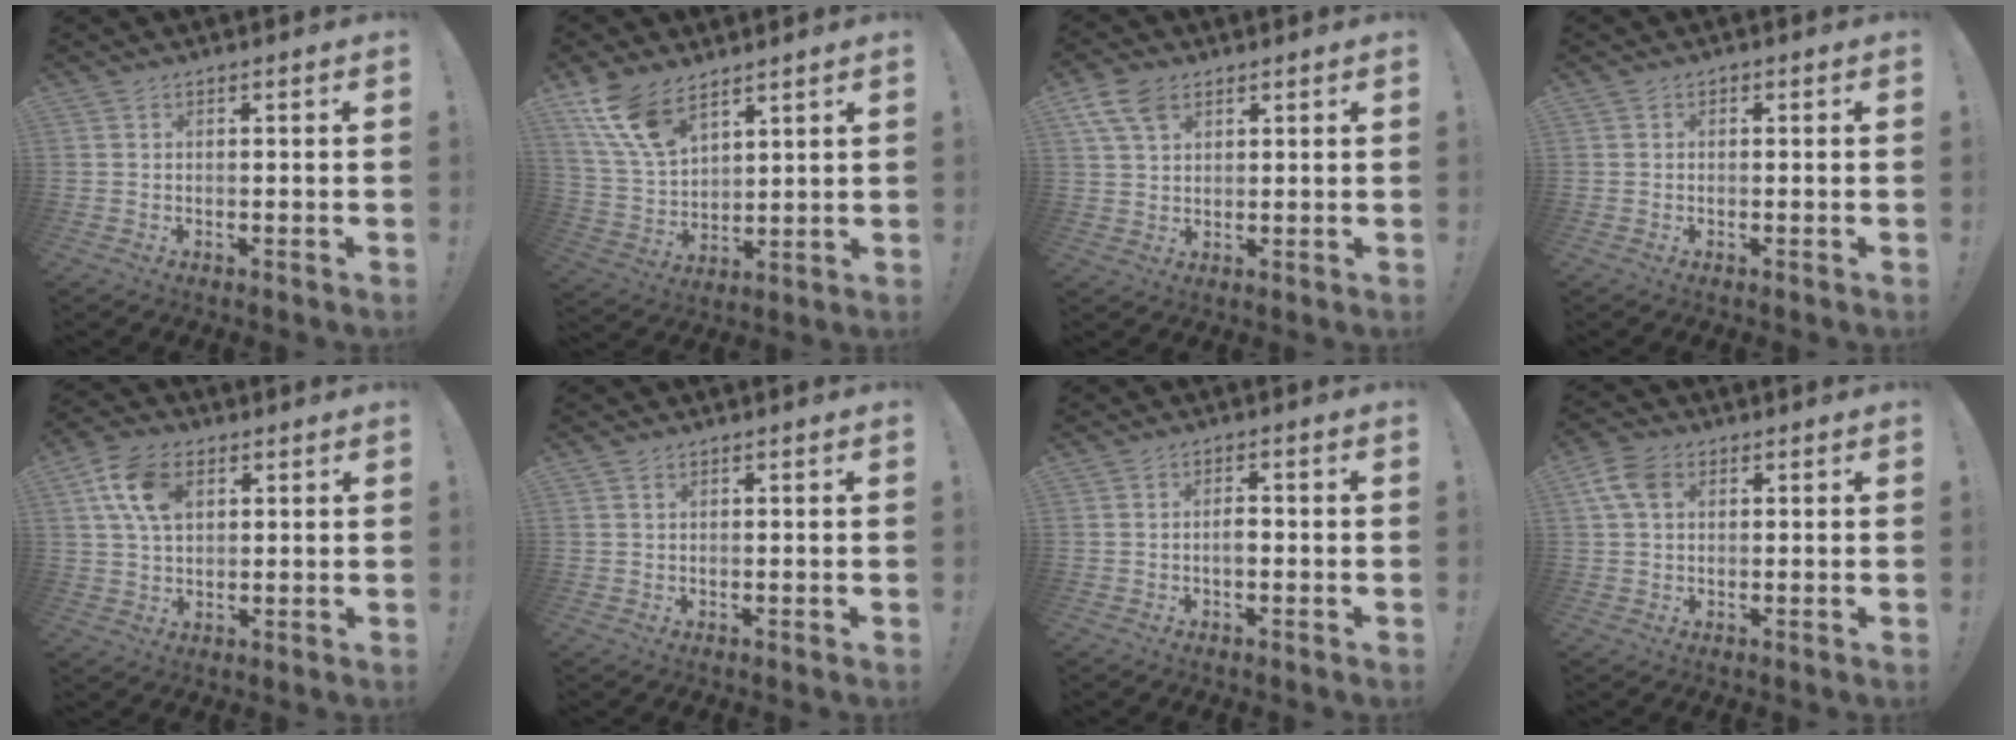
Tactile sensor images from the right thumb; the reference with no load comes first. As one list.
[{"total": 13.1, "force": [8.9, 6.4, 7.0], "torque": [-0.147, -0.046, 0.174]}, {"total": 7.9, "force": [4.2, 4.9, 4.6], "torque": [-0.079, -0.006, 0.084]}, {"total": 0.6, "force": [-0.2, 0.5, 0.2], "torque": [0.003, -0.002, -0.006]}, {"total": 12.0, "force": [4.1, 8.0, 7.9], "torque": [-0.150, 0.006, 0.079]}, {"total": 0.7, "force": [0.5, 0.4, 0.3], "torque": [-0.002, -0.001, 0.008]}, {"total": 2.4, "force": [-0.7, 1.2, 2.0], "torque": [-0.028, 0.003, -0.015]}, {"total": 7.5, "force": [2.5, 5.0, 4.9], "torque": [-0.101, 0.003, 0.050]}]